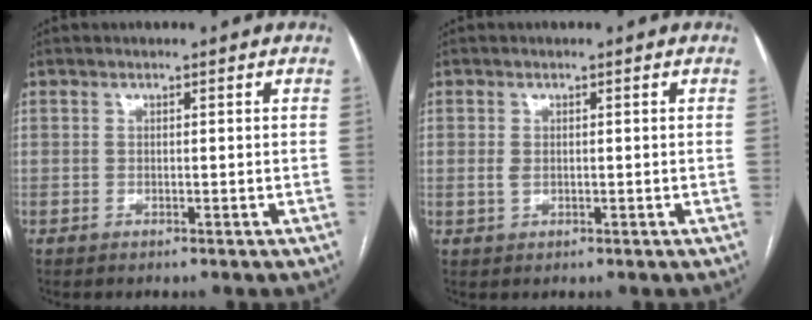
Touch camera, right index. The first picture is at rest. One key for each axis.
{"total": 1.5, "fx": 0.0, "fy": 1.0, "fz": 1.1, "tx": -0.022, "ty": 0.001, "tz": 0.003}